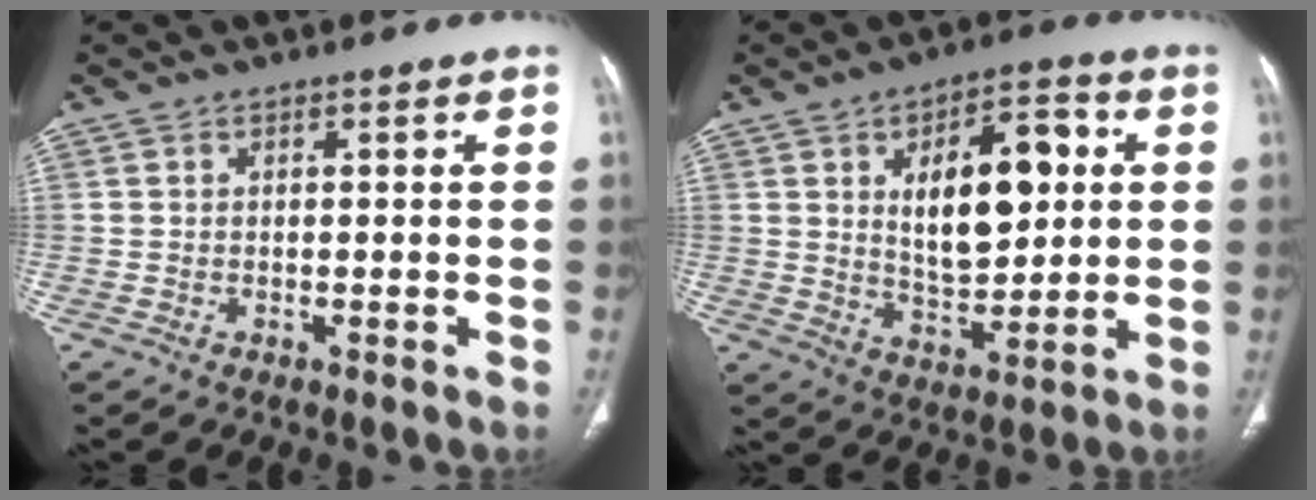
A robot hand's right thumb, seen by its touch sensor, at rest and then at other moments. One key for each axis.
{"total": 15.6, "fx": 3.4, "fy": 8.0, "fz": 12.9, "tx": -0.162, "ty": -0.002, "tz": 0.058}